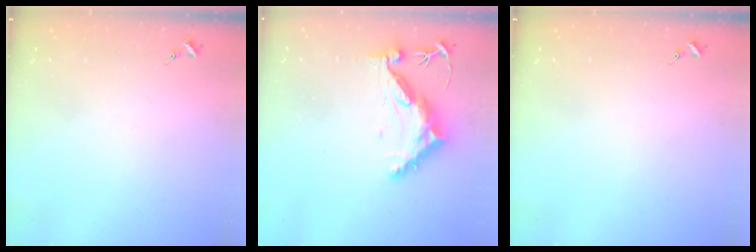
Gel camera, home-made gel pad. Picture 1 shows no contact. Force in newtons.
{"total": 10.4, "press": 10.3, "slide": 0.9}
{"total": 0.0}